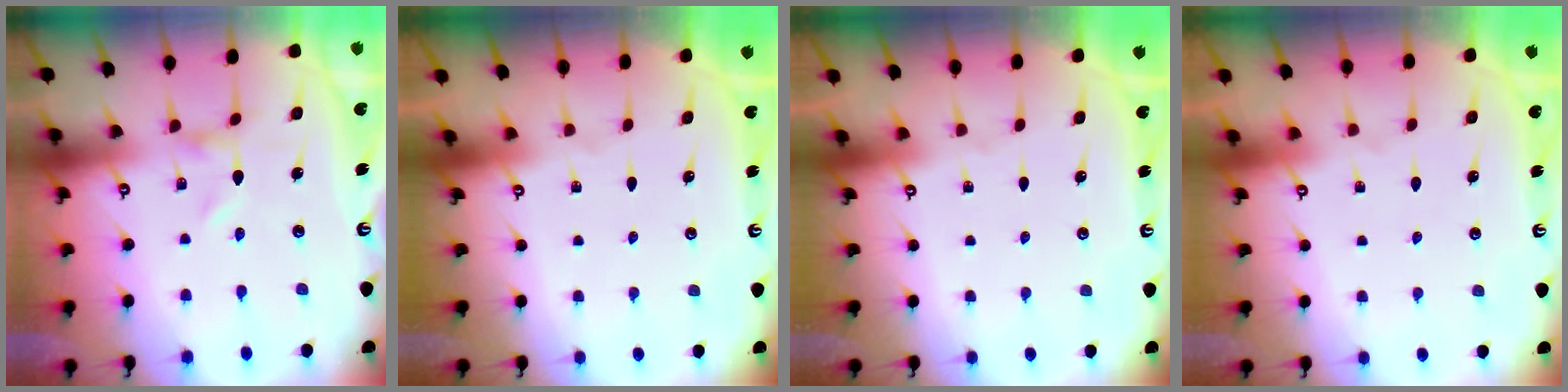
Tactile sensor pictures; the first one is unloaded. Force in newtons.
{"total": 0.0}
{"total": 0.0}
{"total": 1.6, "press": 1.6, "slide": 0.1}